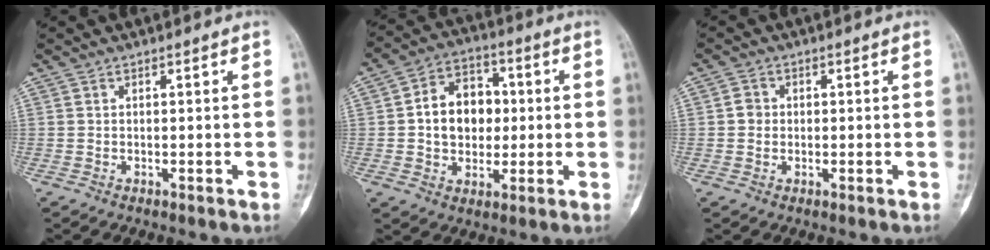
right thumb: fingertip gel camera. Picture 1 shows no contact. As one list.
[{"total": 11.9, "force": [0.6, 9.1, 7.7], "torque": [-0.084, 0.018, 0.007]}, {"total": 2.5, "force": [0.1, 2.3, 0.8], "torque": [-0.001, 0.006, -0.001]}]